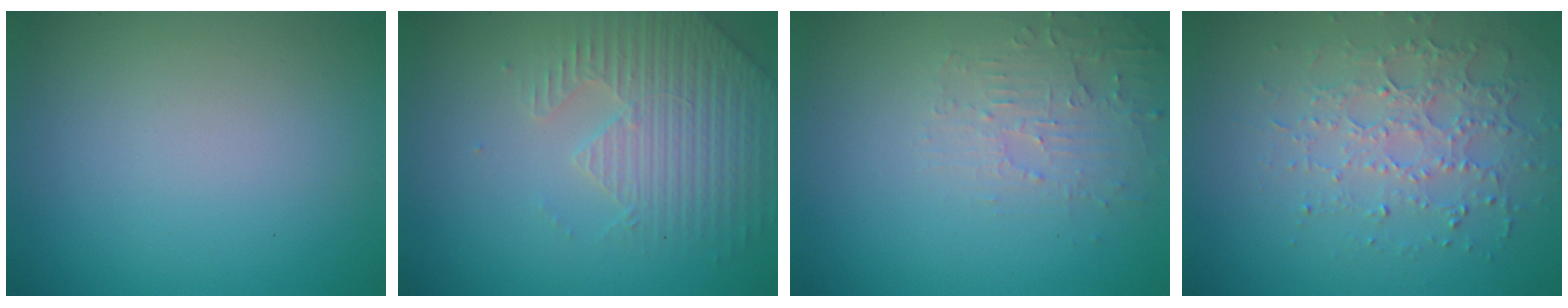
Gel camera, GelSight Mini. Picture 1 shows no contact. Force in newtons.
{"total": 4.4, "press": 4.3, "slide": 1.0}
{"total": 2.8, "press": 2.7, "slide": 0.6}
{"total": 3.5, "press": 3.4, "slide": 1.0}